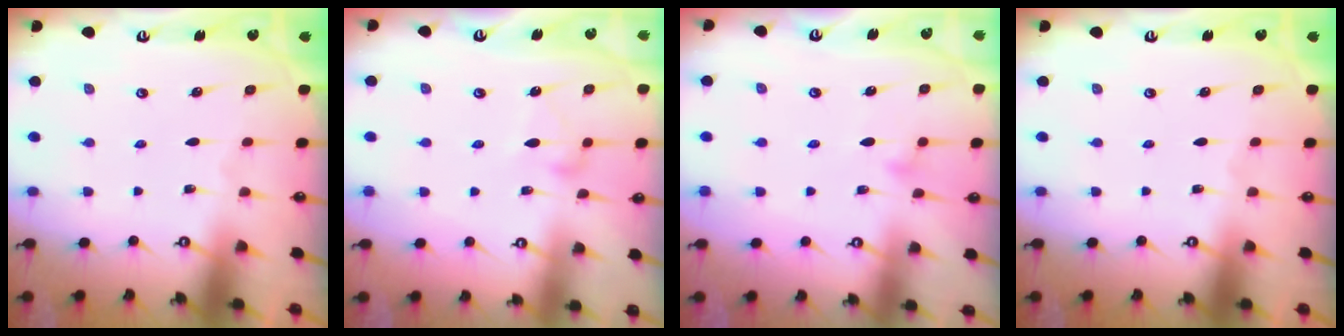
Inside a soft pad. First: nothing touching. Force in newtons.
{"total": 8.2, "press": 8.2, "slide": 0.4}
{"total": 9.1, "press": 9.1, "slide": 0.5}
{"total": 0.0}